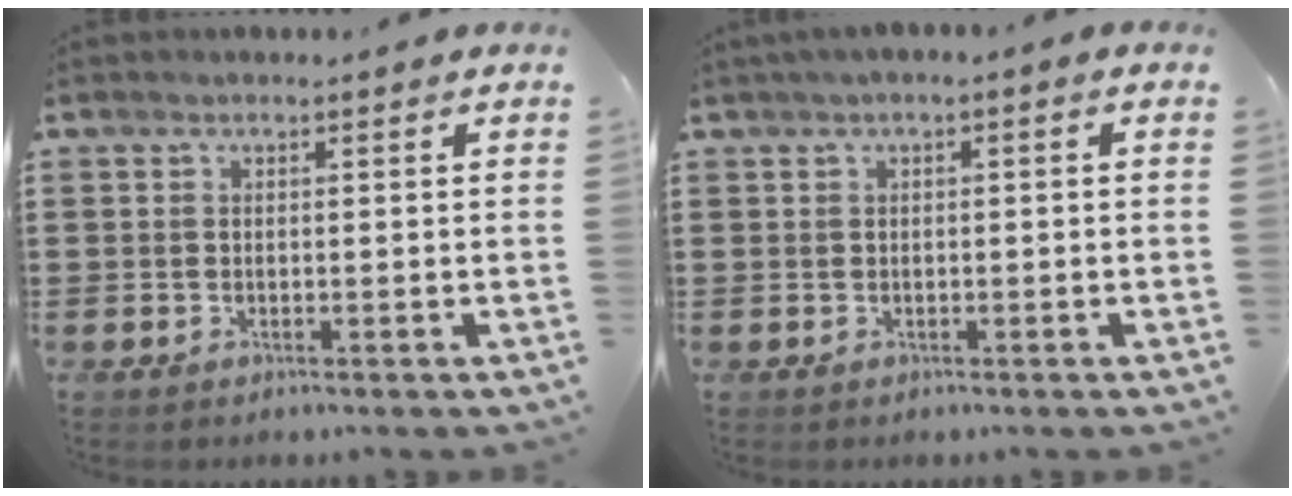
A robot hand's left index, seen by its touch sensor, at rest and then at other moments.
{"total": 1.1, "force": [-0.4, 0.2, 1.0], "torque": [-0.016, -0.002, -0.007]}